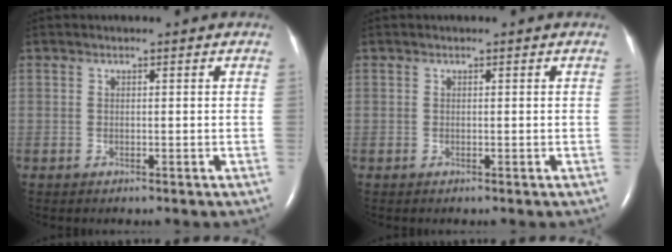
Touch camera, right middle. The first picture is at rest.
{"total": 0.0}